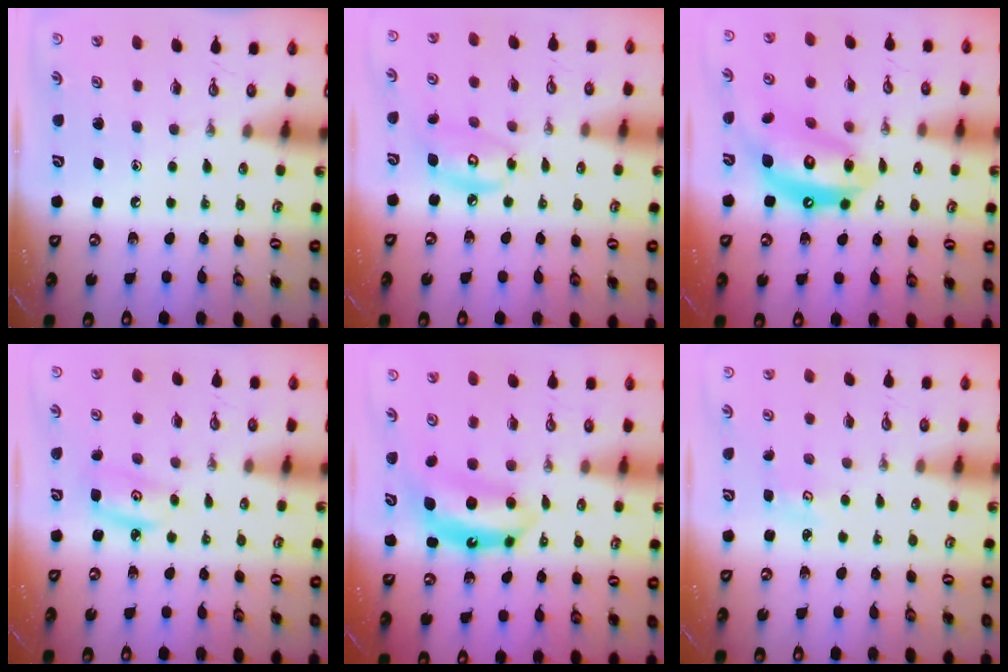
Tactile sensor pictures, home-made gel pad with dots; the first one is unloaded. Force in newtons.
{"total": 8.6, "press": 8.6, "slide": 0.5}
{"total": 14.7, "press": 14.6, "slide": 1.8}
{"total": 3.5, "press": 3.5, "slide": 0.4}
{"total": 6.9, "press": 6.9, "slide": 0.5}
{"total": 2.0, "press": 2.0, "slide": 0.3}